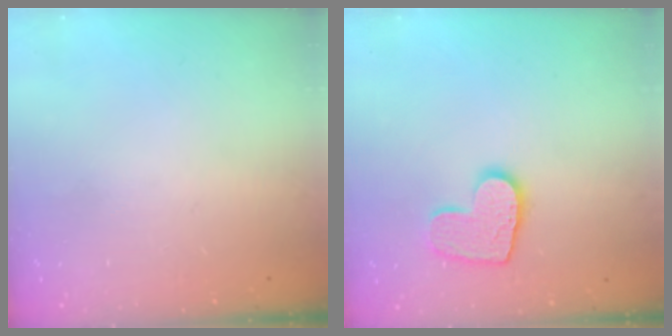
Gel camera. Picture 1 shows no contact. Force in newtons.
{"total": 10.6, "press": 10.6, "slide": 0.8}